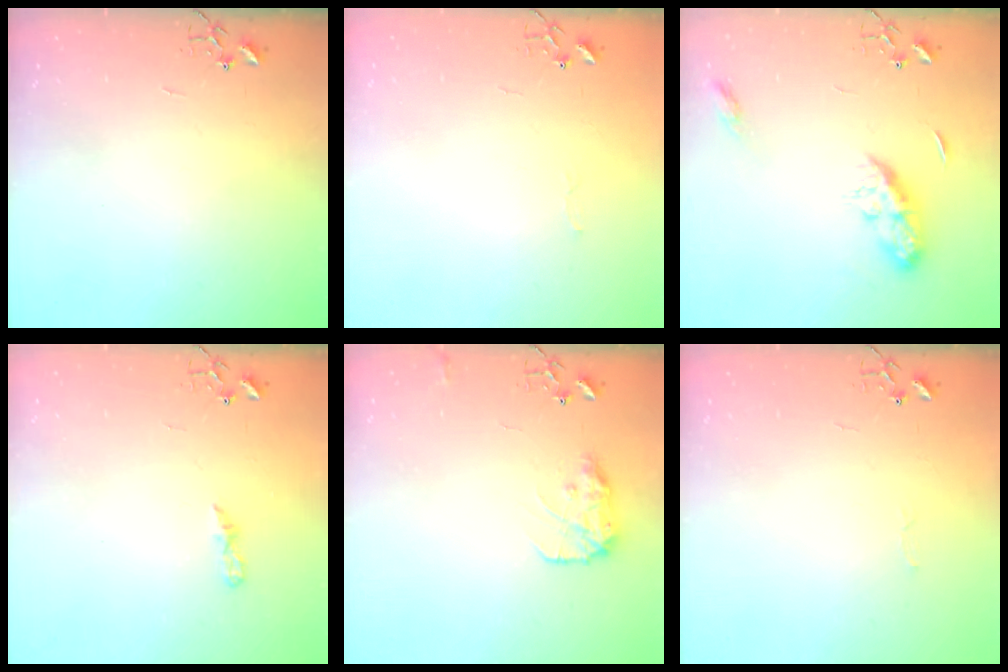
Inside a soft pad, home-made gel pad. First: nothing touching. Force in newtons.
{"total": 2.5, "press": 2.5, "slide": 0.4}
{"total": 9.7, "press": 9.7, "slide": 0.1}
{"total": 5.3, "press": 5.3, "slide": 0.6}
{"total": 10.8, "press": 10.8, "slide": 0.4}
{"total": 2.5, "press": 2.5, "slide": 0.4}